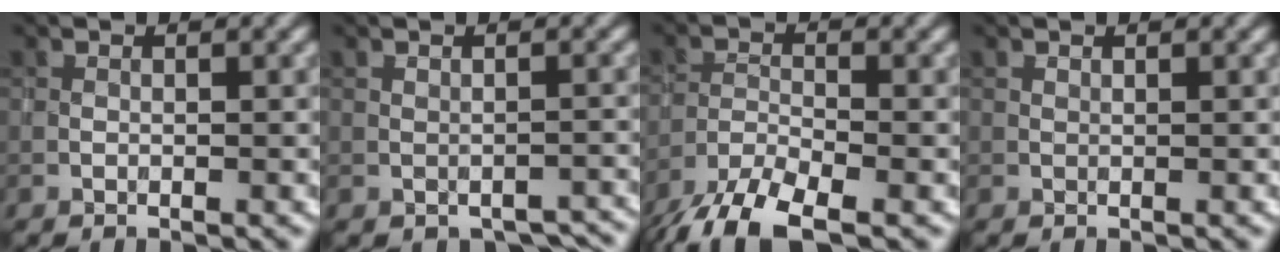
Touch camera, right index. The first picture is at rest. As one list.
[{"total": 2.2, "force": [-1.8, 1.1, 0.8], "torque": [-0.008, -0.002, -0.019]}, {"total": 7.3, "force": [-5.3, 2.2, 4.5], "torque": [-0.083, -0.015, -0.101]}, {"total": 0.0}]